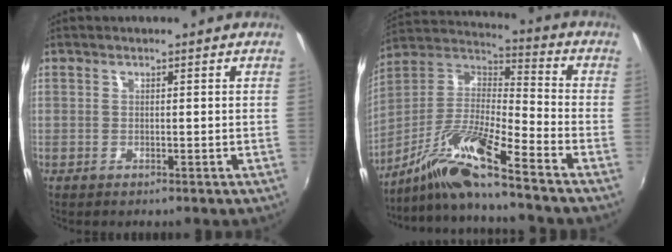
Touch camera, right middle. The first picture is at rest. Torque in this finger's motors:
{"motor_torque": [-0.47, -0.59, 0.27, 0.04]}